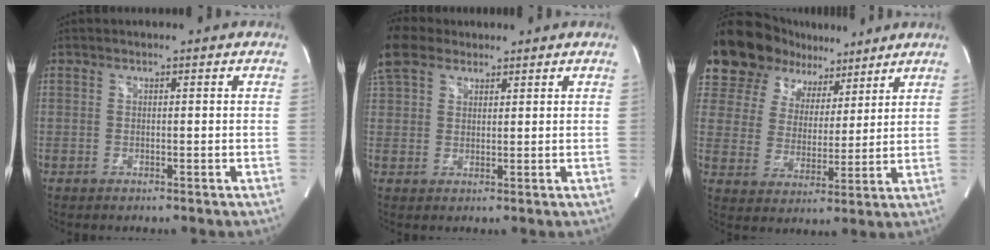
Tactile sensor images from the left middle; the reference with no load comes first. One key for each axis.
{"total": 6.7, "fx": 5.6, "fy": 2.8, "fz": 2.5, "tx": -0.078, "ty": 0.024, "tz": 0.119}
{"total": 16.0, "fx": 12.4, "fy": 8.5, "fz": 5.7, "tx": -0.117, "ty": 0.038, "tz": 0.211}